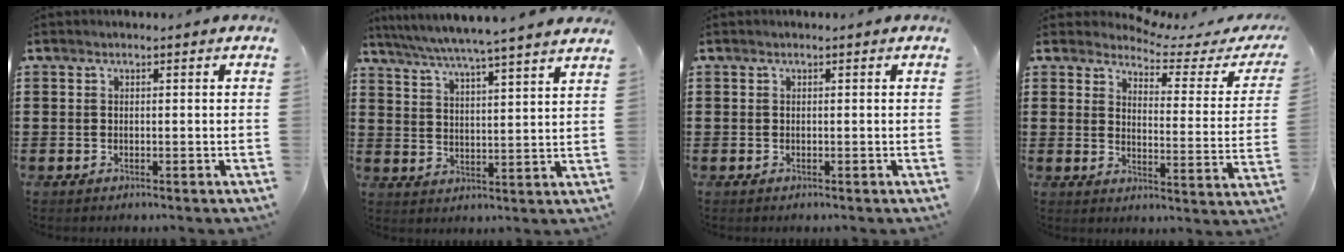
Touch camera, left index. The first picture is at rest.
{"total": 5.5, "force": [4.9, -1.1, 2.2], "torque": [-0.062, -0.038, 0.081]}
{"total": 0.0}
{"total": 3.8, "force": [3.5, 0.6, 1.3], "torque": [-0.040, -0.025, 0.053]}